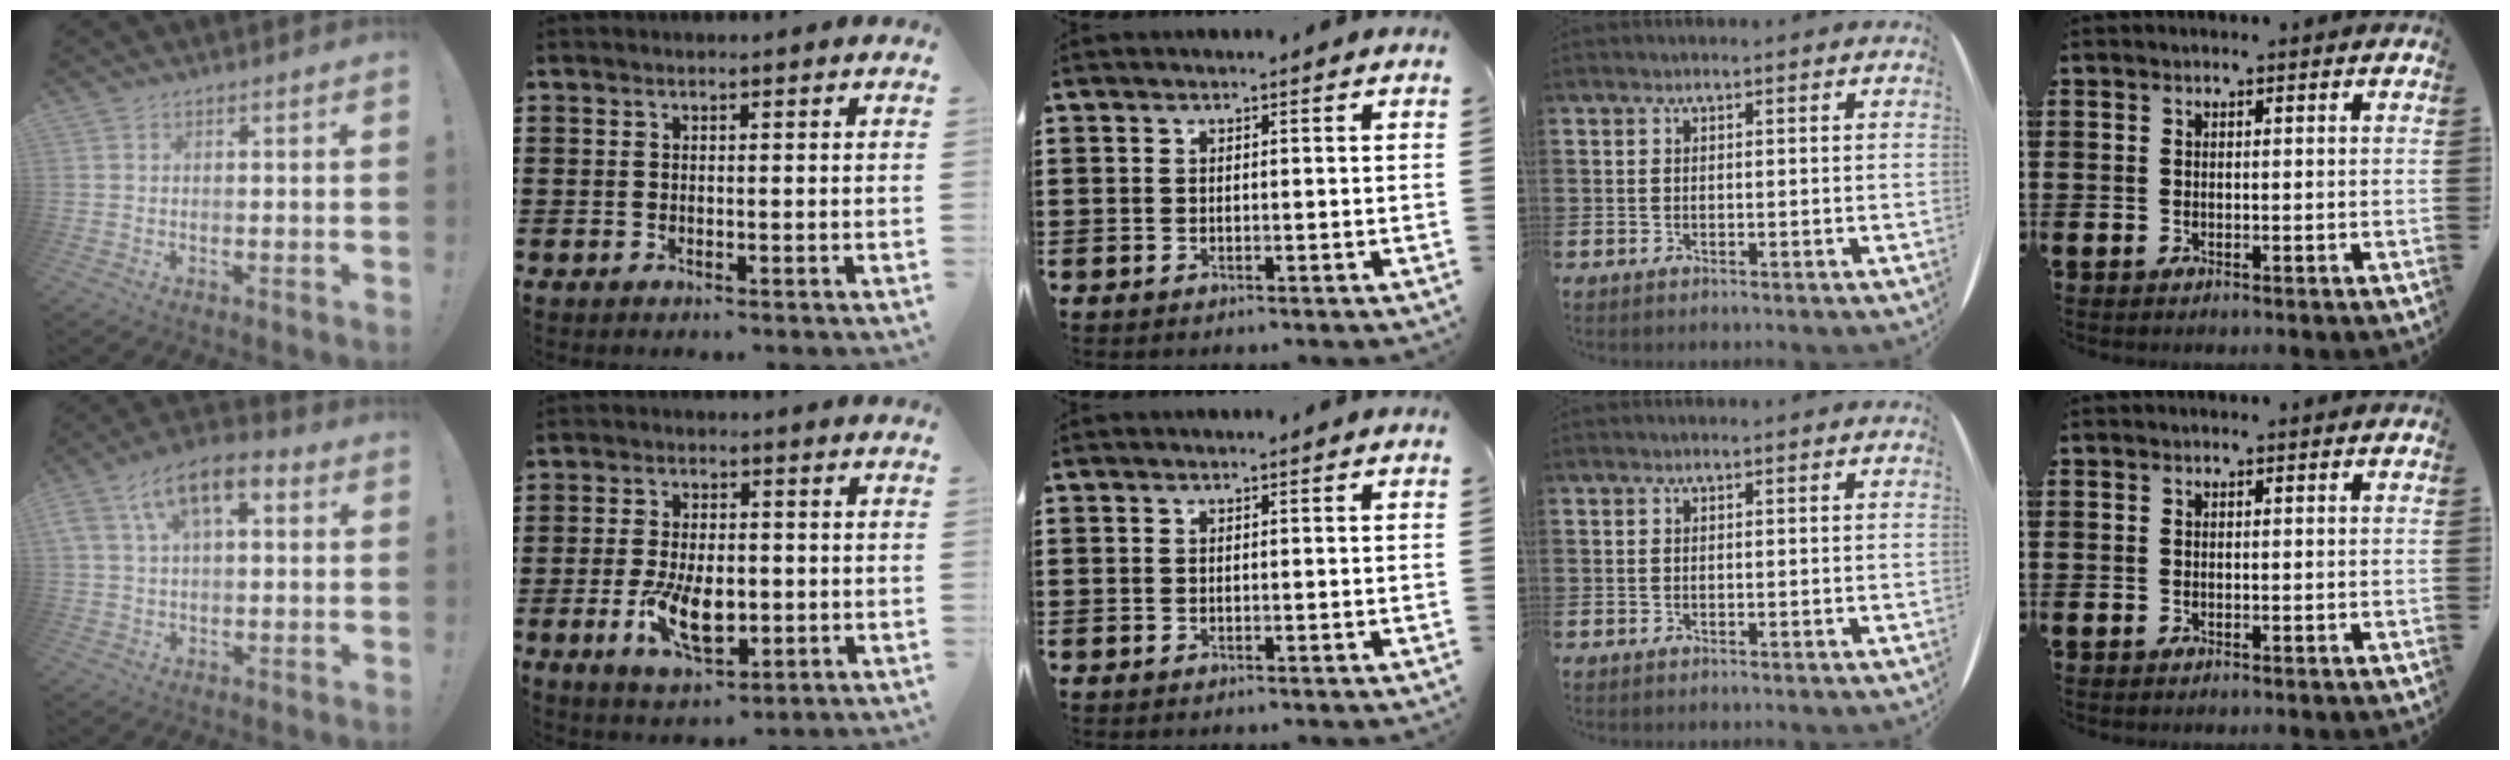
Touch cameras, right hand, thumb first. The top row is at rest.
{"thumb": {"total": 11.1, "force": [4.3, 6.0, 8.3], "torque": [-0.139, -0.002, 0.080]}, "index": {"total": 8.7, "force": [-1.9, 4.7, 7.1], "torque": [-0.145, -0.003, -0.036]}}